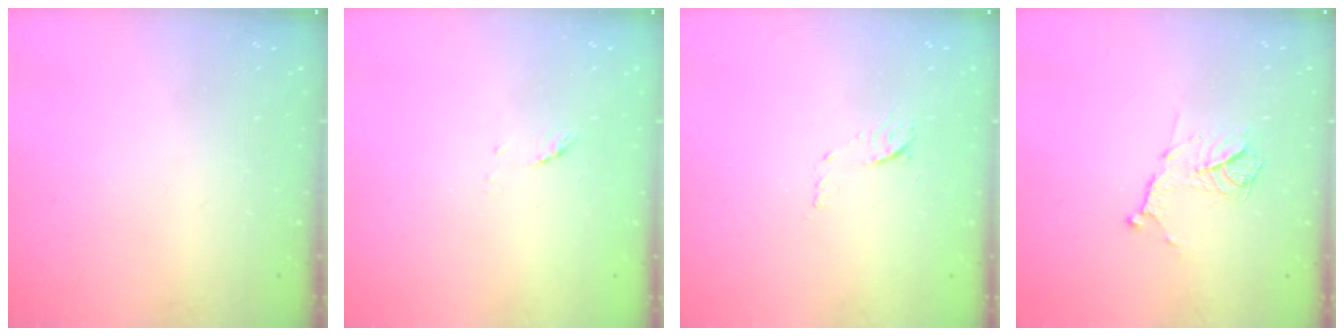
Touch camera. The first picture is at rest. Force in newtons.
{"total": 4.8, "press": 4.6, "slide": 1.3}
{"total": 6.2, "press": 6.1, "slide": 0.7}
{"total": 11.8, "press": 11.8, "slide": 0.8}